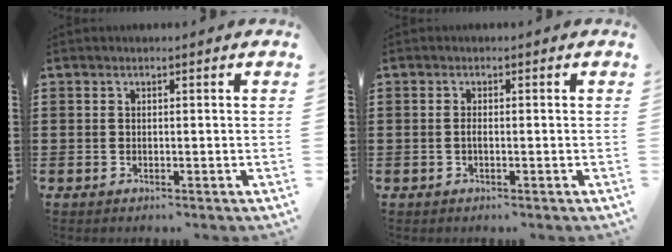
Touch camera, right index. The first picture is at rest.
{"total": 1.0, "force": [-0.3, 0.2, 0.9], "torque": [-0.025, -0.006, -0.008]}